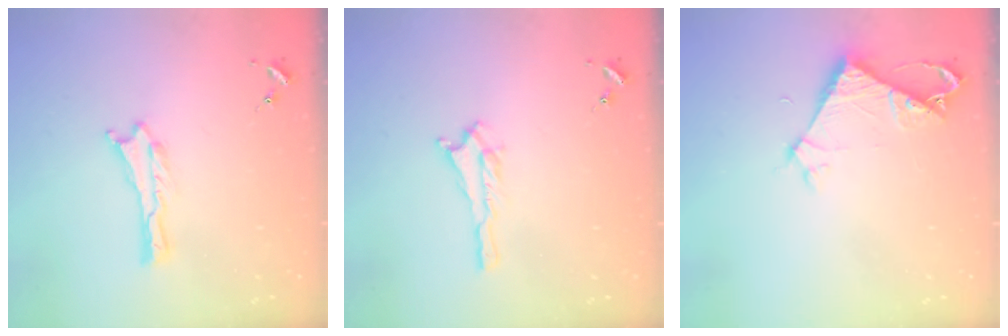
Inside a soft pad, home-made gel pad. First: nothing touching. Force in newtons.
{"total": 1.5, "press": 1.4, "slide": 0.2}
{"total": 5.1, "press": 5.1, "slide": 0.4}